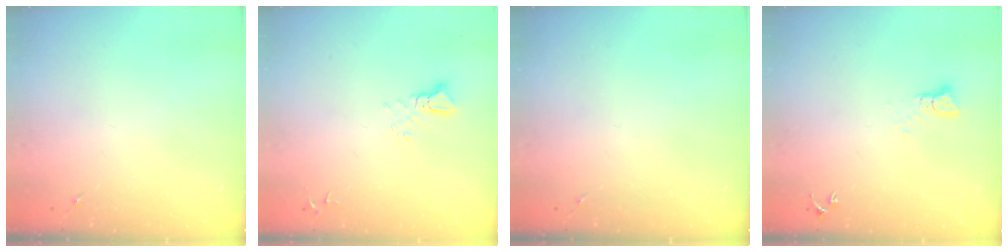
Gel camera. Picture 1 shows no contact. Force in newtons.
{"total": 3.6, "press": 3.6, "slide": 0.3}
{"total": 0.0}
{"total": 2.4, "press": 2.4, "slide": 0.2}